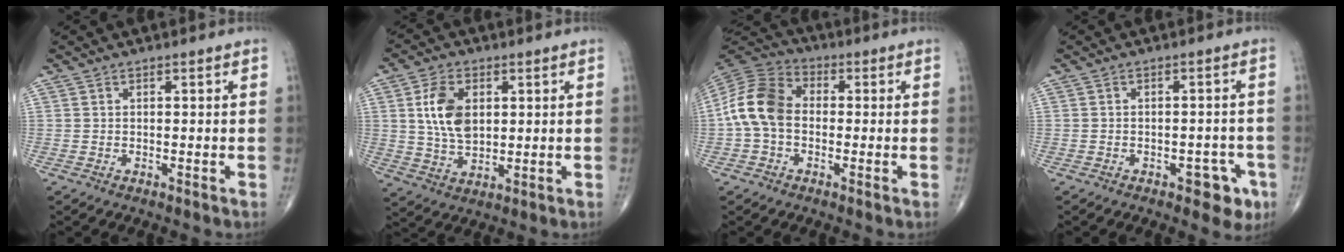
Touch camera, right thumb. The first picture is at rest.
{"total": 9.5, "force": [2.0, 5.9, 7.1], "torque": [-0.125, -0.008, 0.043]}
{"total": 11.2, "force": [-0.9, 8.0, 7.7], "torque": [-0.148, 0.031, -0.033]}
{"total": 5.4, "force": [-2.7, 2.9, 3.6], "torque": [-0.018, 0.016, -0.032]}